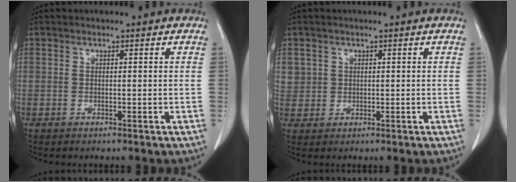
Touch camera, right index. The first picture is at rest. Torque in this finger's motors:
{"motor_torque": [0.15, -0.14, 0.02, 0.00]}